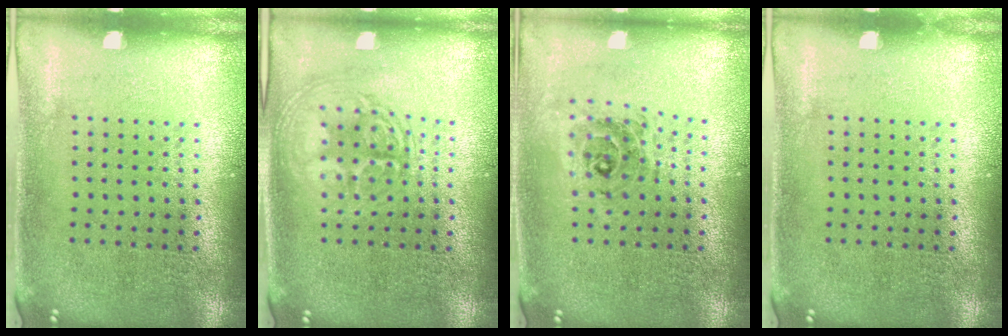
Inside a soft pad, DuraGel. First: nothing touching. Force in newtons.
{"total": 2.2, "press": 2.2, "slide": 0.3}
{"total": 0.7, "press": 0.7, "slide": 0.1}
{"total": 0.0}